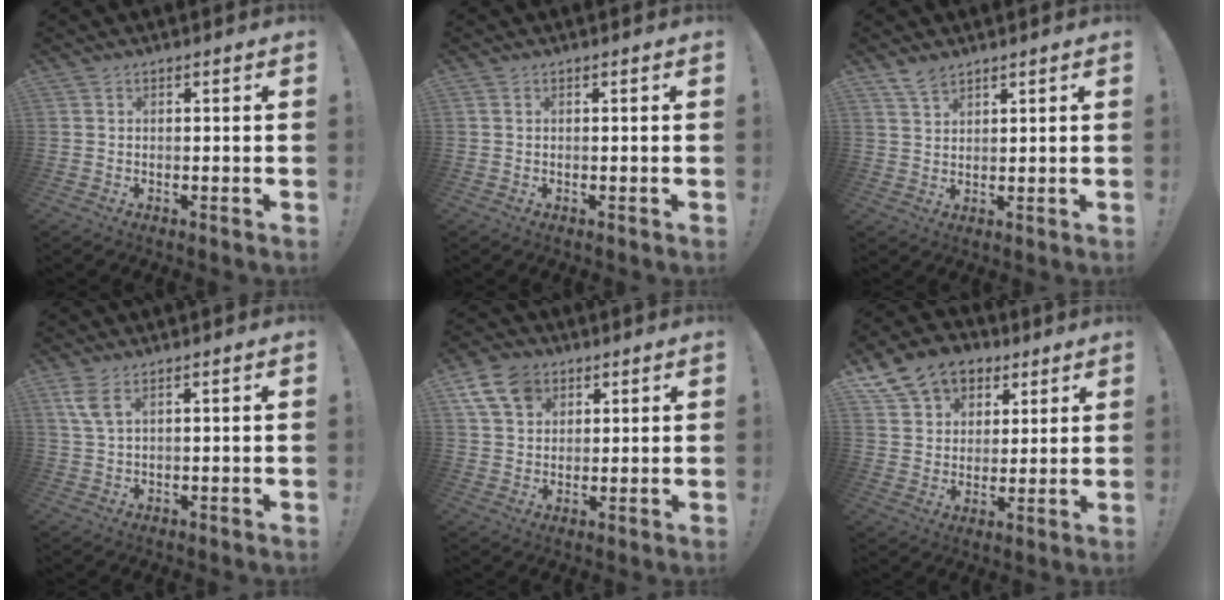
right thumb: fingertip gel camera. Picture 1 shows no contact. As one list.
[{"total": 0.0}, {"total": 4.3, "force": [3.5, 1.7, 1.8], "torque": [-0.032, -0.017, 0.065]}, {"total": 4.8, "force": [2.3, 1.4, 3.9], "torque": [-0.078, -0.003, 0.044]}, {"total": 10.7, "force": [5.5, 7.7, 5.0], "torque": [-0.090, -0.015, 0.111]}, {"total": 14.1, "force": [7.9, 10.4, 5.3], "torque": [-0.086, -0.039, 0.154]}]